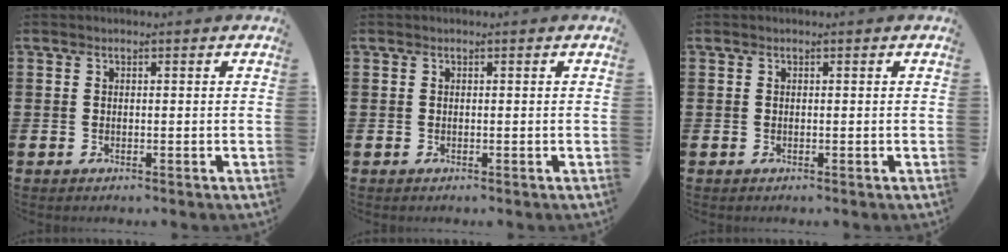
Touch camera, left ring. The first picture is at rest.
{"total": 0.0}
{"total": 0.0}